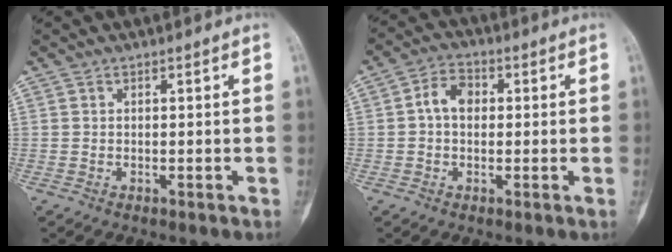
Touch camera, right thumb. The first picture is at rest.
{"total": 4.1, "force": [0.6, 3.6, 1.8], "torque": [-0.026, 0.019, 0.002]}